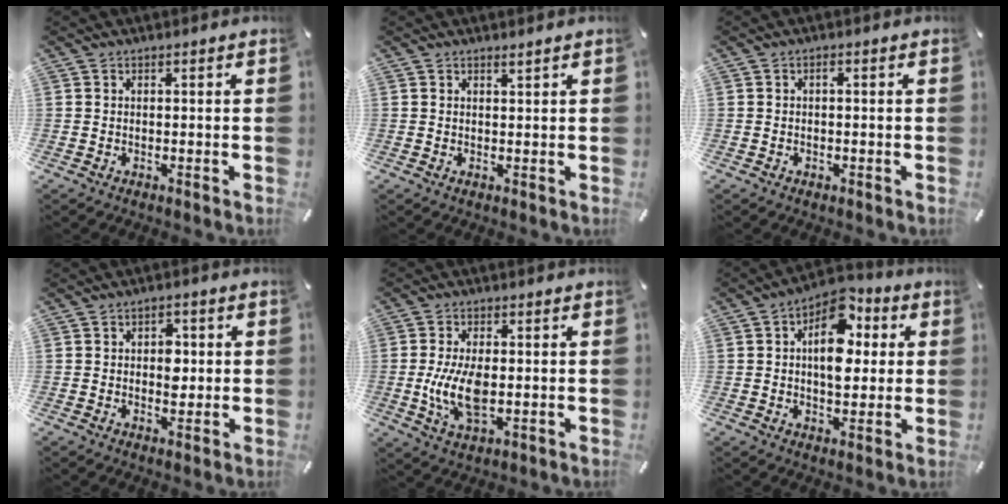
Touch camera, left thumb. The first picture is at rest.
{"total": 1.0, "force": [0.8, 0.1, 0.5], "torque": [-0.003, -0.006, 0.014]}
{"total": 1.1, "force": [-0.2, 0.6, 1.0], "torque": [-0.019, 0.004, -0.006]}
{"total": 4.9, "force": [0.2, 3.4, 3.5], "torque": [-0.036, -0.003, -0.005]}
{"total": 9.7, "force": [-0.7, 4.7, 8.4], "torque": [-0.191, -0.012, -0.014]}
{"total": 12.8, "force": [3.2, 8.5, 9.0], "torque": [-0.114, -0.015, 0.055]}